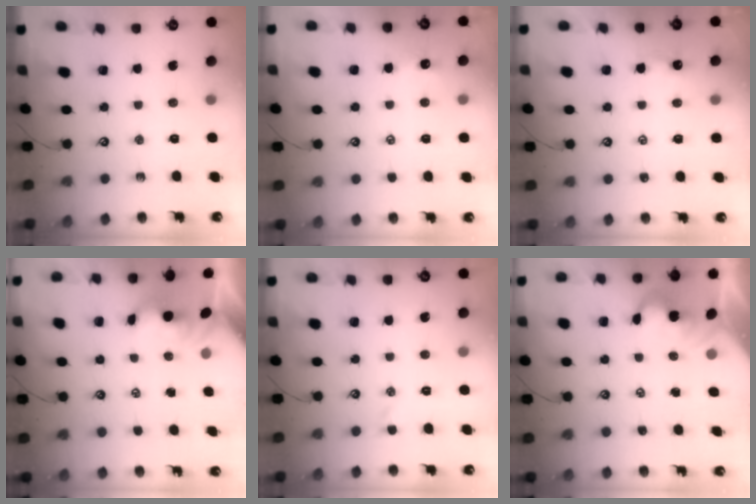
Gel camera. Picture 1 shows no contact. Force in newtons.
{"total": 0.8, "press": 0.8, "slide": 0.3}
{"total": 0.7, "press": 0.7, "slide": 0.2}
{"total": 1.1, "press": 0.8, "slide": 0.7}
{"total": 1.3, "press": 1.2, "slide": 0.4}
{"total": 2.1, "press": 2.1, "slide": 0.3}